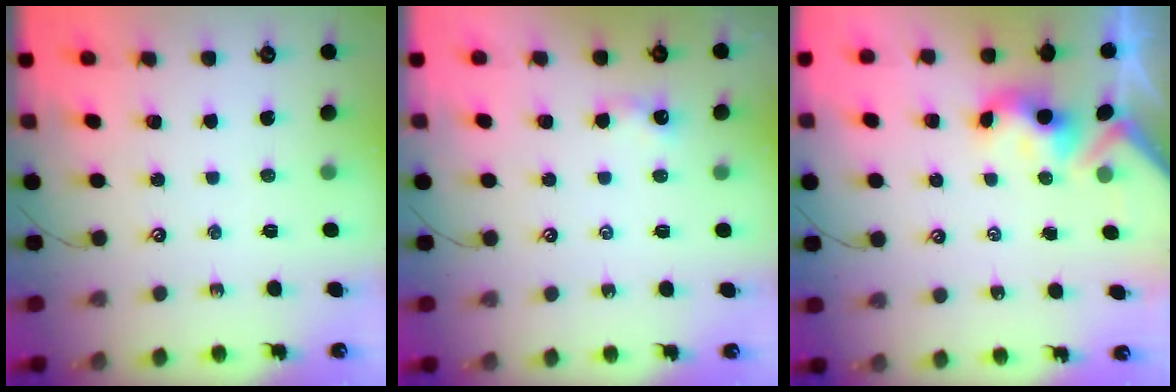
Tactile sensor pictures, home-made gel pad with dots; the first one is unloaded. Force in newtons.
{"total": 2.4, "press": 2.4, "slide": 0.4}
{"total": 3.2, "press": 3.2, "slide": 0.3}